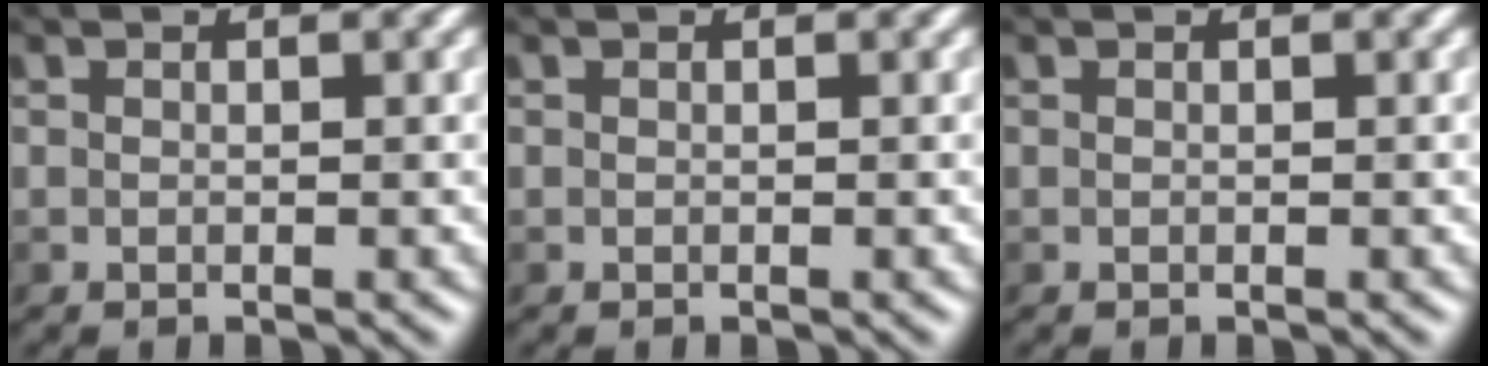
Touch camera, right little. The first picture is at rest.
{"total": 0.0}
{"total": 0.0}